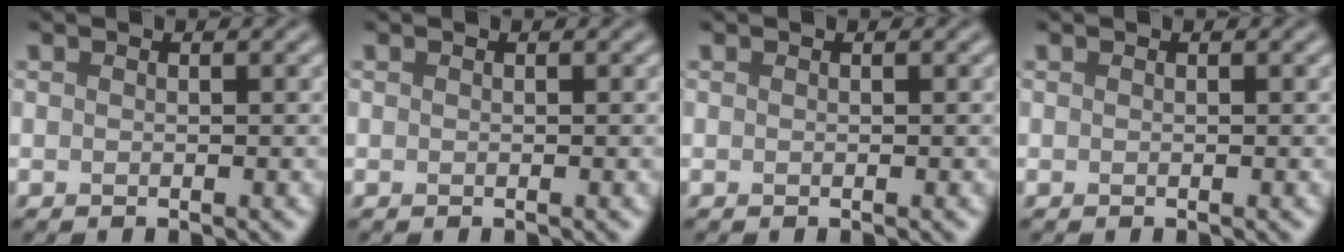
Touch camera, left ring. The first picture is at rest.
{"total": 0.0}
{"total": 0.0}
{"total": 0.0}